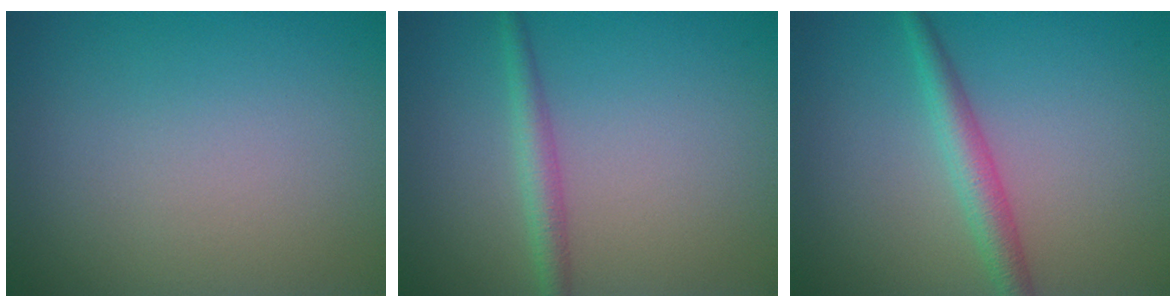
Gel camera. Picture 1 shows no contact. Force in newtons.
{"total": 2.0, "press": 2.0, "slide": 0.0}
{"total": 2.6, "press": 2.6, "slide": 0.1}